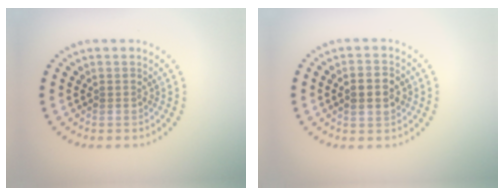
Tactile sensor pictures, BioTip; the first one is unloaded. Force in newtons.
{"total": 3.0, "press": 3.0, "slide": 0.2}